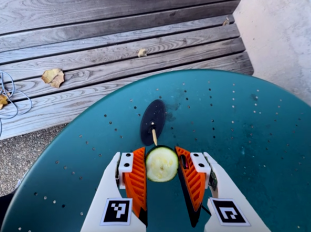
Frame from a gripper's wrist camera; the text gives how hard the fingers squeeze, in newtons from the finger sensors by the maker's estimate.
{"total": 13.1, "left": 13.3, "right": 12.8}